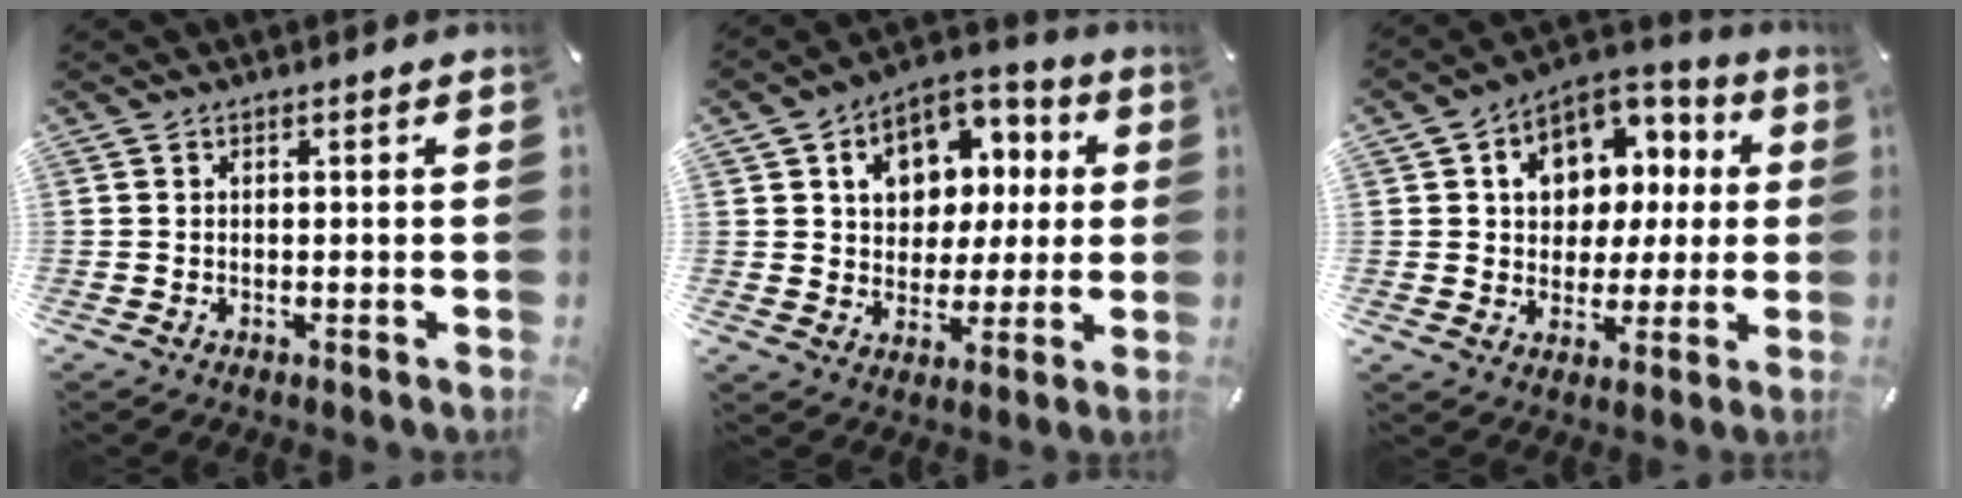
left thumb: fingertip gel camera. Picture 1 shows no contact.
{"total": 11.7, "force": [2.8, 10.0, 5.2], "torque": [-0.081, -0.010, 0.054]}
{"total": 10.7, "force": [2.2, 9.4, 4.7], "torque": [-0.075, -0.017, 0.046]}